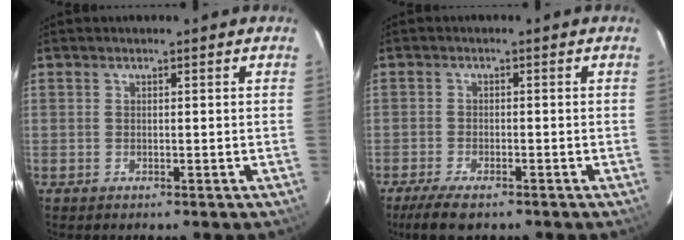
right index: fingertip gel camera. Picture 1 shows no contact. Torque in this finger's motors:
{"motor_torque": [0.47, -0.44, 0.15, 0.05]}